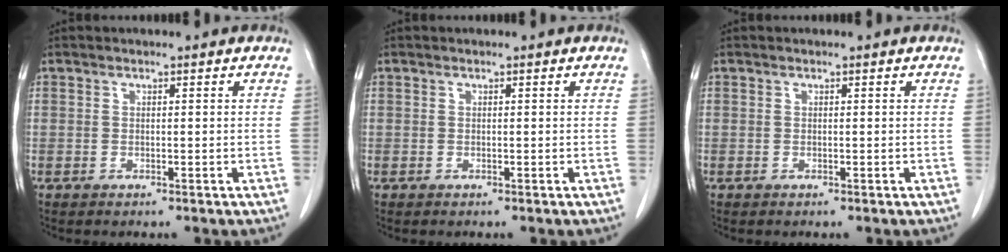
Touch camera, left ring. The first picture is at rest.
{"total": 0.0}
{"total": 0.0}